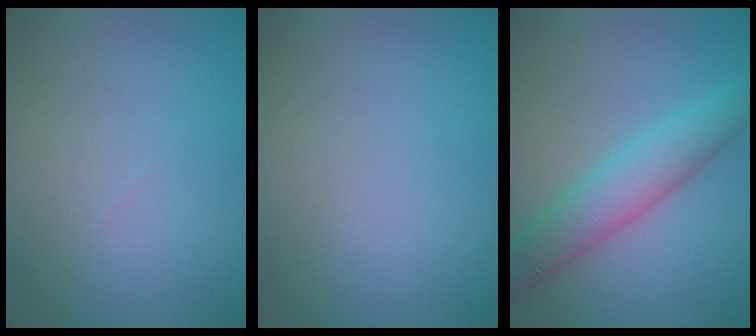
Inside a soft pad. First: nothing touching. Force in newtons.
{"total": 0.0}
{"total": 4.8, "press": 4.8, "slide": 0.3}